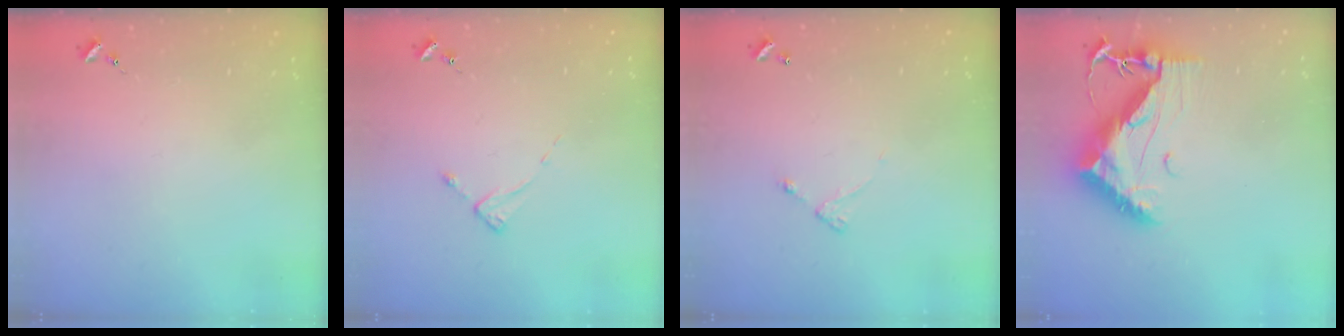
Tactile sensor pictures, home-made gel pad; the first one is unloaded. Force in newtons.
{"total": 2.6, "press": 2.6, "slide": 0.2}
{"total": 4.0, "press": 4.0, "slide": 0.3}
{"total": 13.2, "press": 13.2, "slide": 1.2}